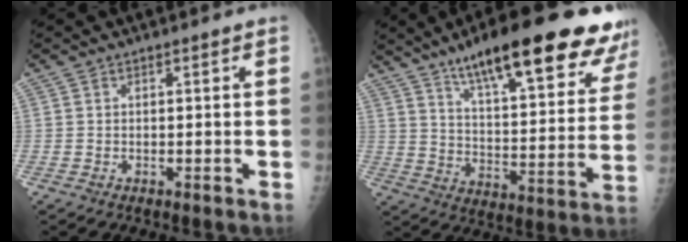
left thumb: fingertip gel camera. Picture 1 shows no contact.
{"total": 27.2, "force": [18.9, 6.3, 18.5], "torque": [-0.233, -0.058, 0.271]}